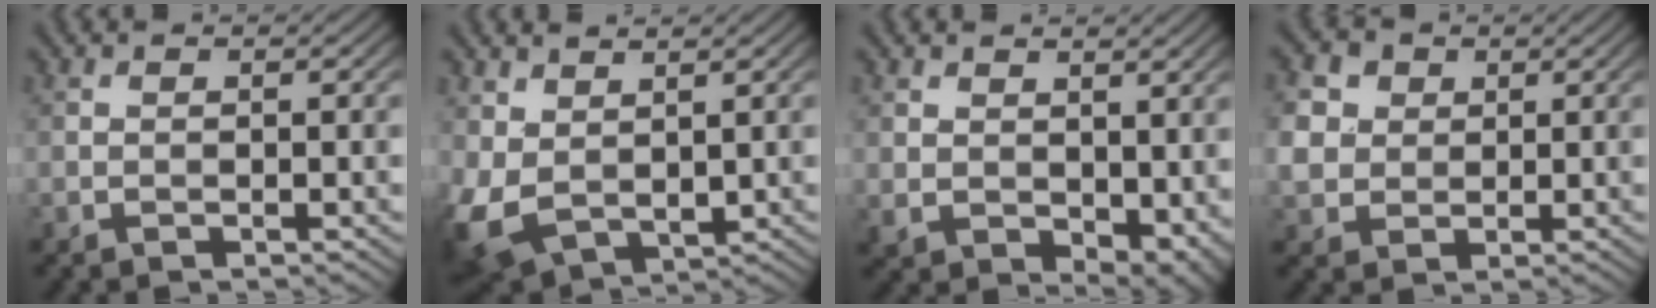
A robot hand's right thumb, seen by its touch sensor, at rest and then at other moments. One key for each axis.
{"total": 7.8, "fx": 1.9, "fy": 5.4, "fz": 5.4, "tx": -0.166, "ty": -0.017, "tz": 0.049}
{"total": 6.5, "fx": 1.5, "fy": 4.6, "fz": 4.4, "tx": -0.103, "ty": -0.030, "tz": 0.049}
{"total": 5.5, "fx": 1.6, "fy": 4.7, "fz": 2.4, "tx": -0.092, "ty": 0.008, "tz": 0.026}